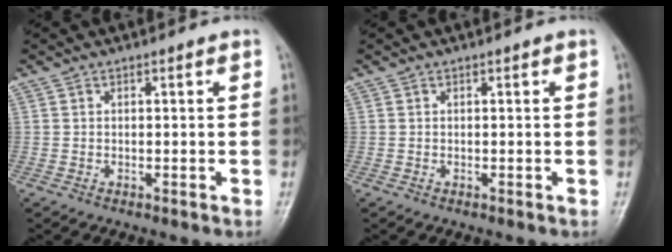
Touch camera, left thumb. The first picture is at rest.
{"total": 0.0}